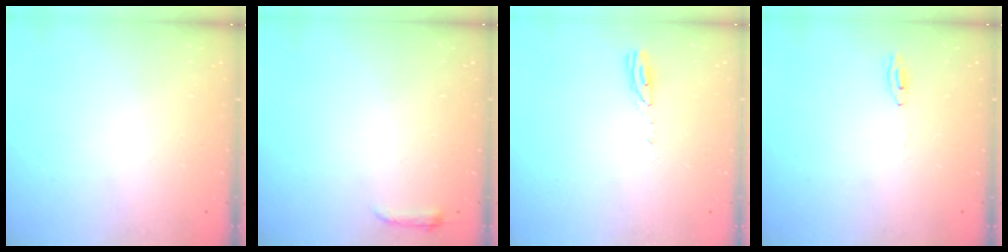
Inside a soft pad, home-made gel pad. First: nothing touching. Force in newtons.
{"total": 3.0, "press": 2.9, "slide": 0.6}
{"total": 3.0, "press": 3.0, "slide": 0.1}
{"total": 2.0, "press": 2.0, "slide": 0.2}